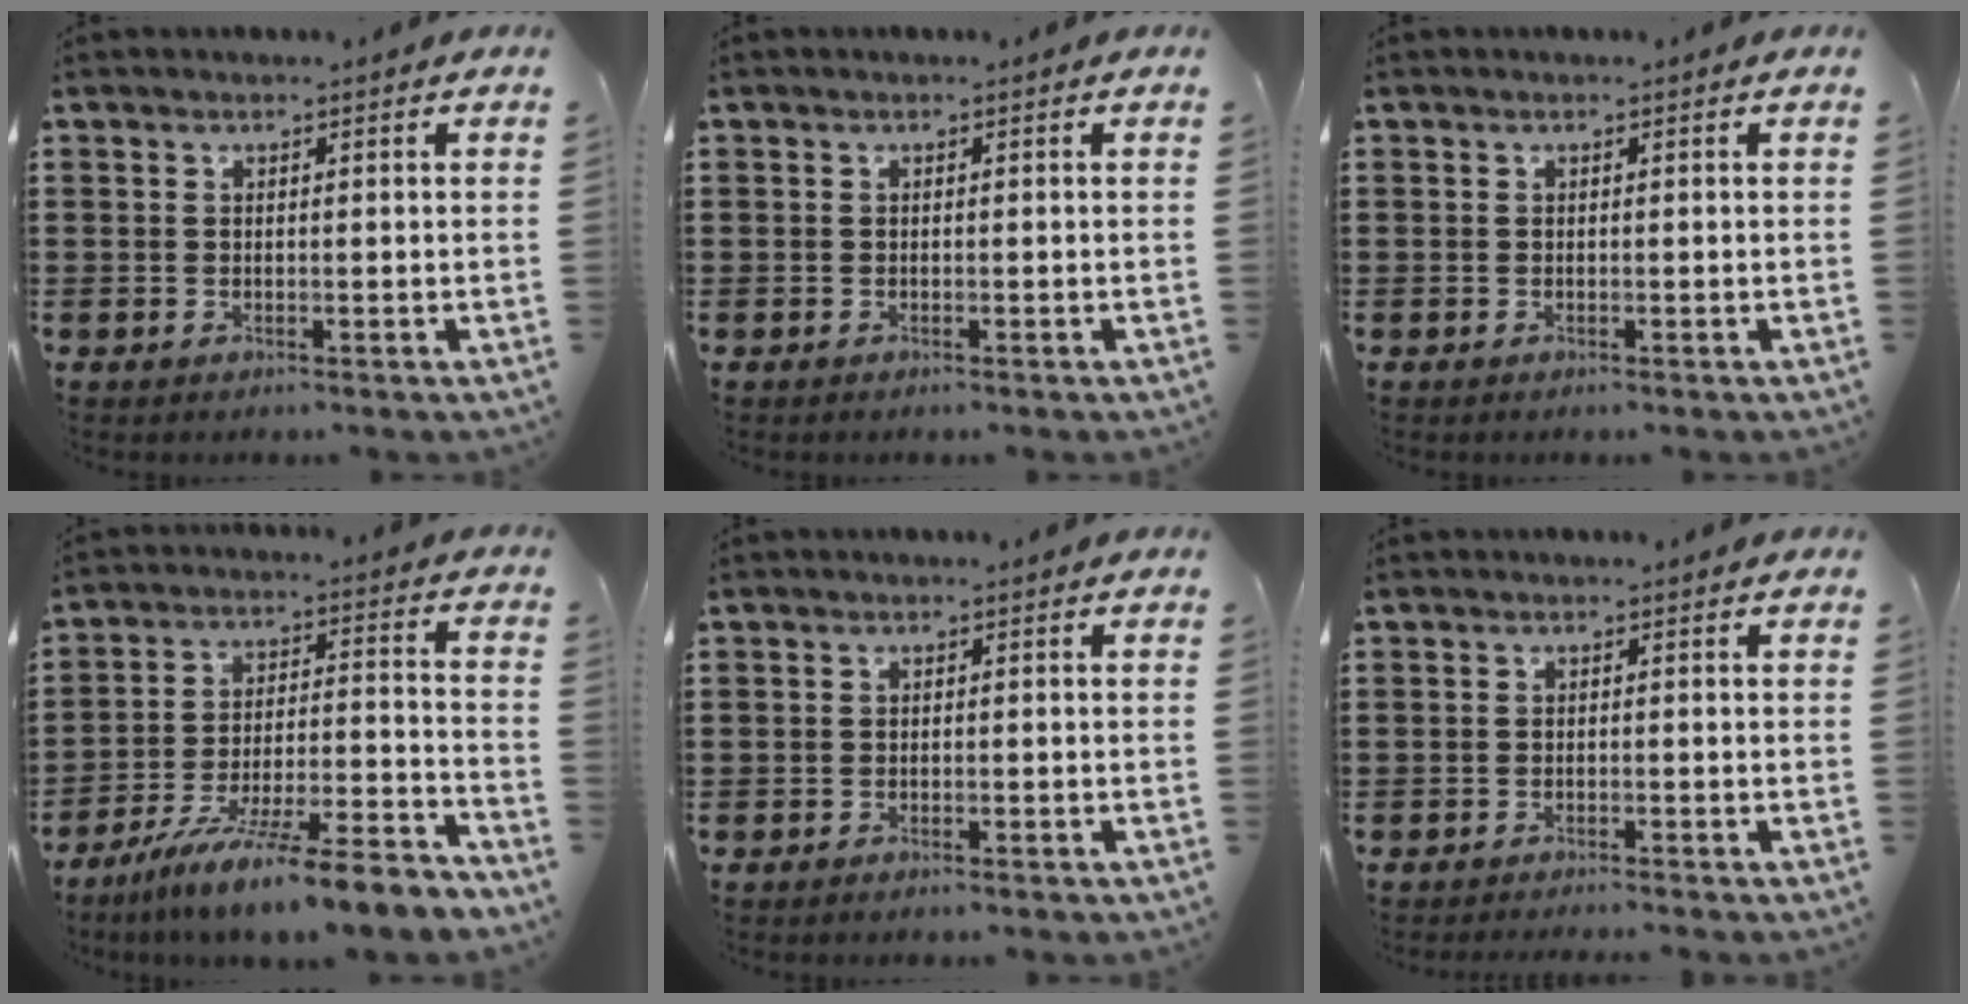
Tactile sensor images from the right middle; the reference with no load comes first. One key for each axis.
{"total": 0.0}
{"total": 0.0}
{"total": 10.8, "fx": -9.2, "fy": -0.6, "fz": 5.5, "tx": -0.089, "ty": 0.006, "tz": -0.177}
{"total": 1.0, "fx": -0.9, "fy": 0.1, "fz": 0.2, "tx": -0.008, "ty": -0.002, "tz": -0.018}
{"total": 1.1, "fx": -1.1, "fy": -0.2, "fz": 0.1, "tx": -0.003, "ty": 0.002, "tz": -0.023}